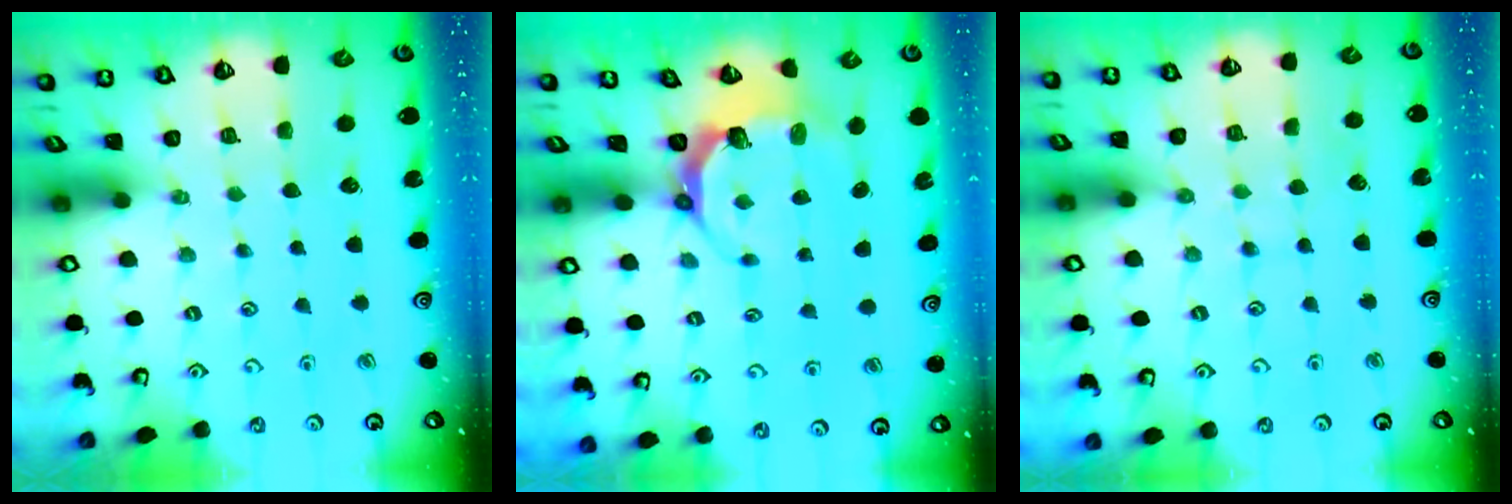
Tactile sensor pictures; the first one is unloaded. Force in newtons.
{"total": 6.8, "press": 5.6, "slide": 3.9}
{"total": 6.5, "press": 6.5, "slide": 0.6}